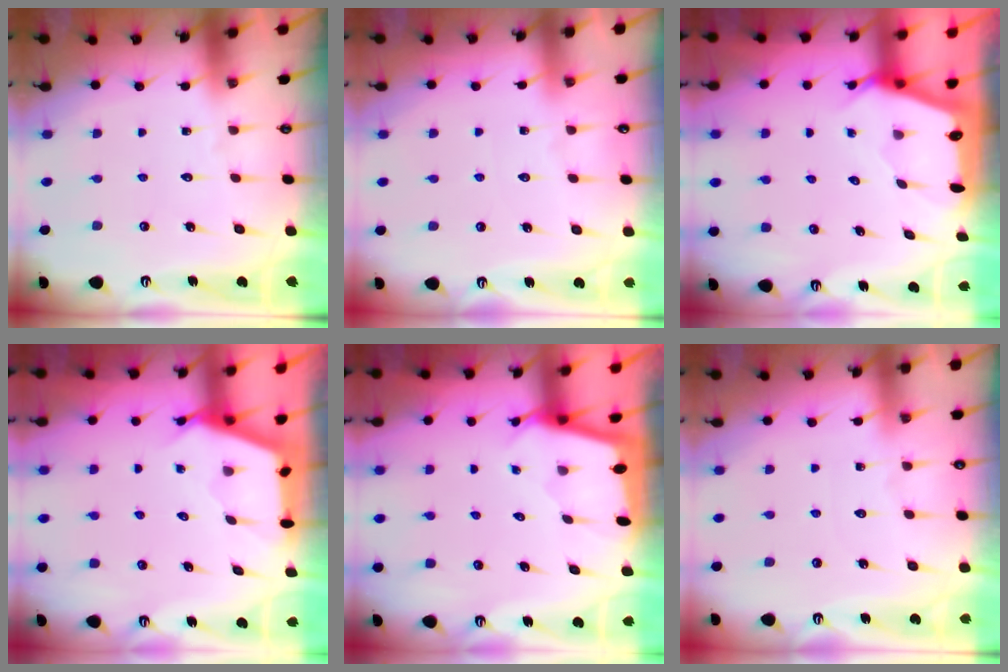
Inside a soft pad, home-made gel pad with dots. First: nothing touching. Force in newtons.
{"total": 2.9, "press": 2.8, "slide": 0.5}
{"total": 2.3, "press": 2.3, "slide": 0.3}
{"total": 2.6, "press": 2.6, "slide": 0.3}
{"total": 1.6, "press": 1.6, "slide": 0.2}
{"total": 2.3, "press": 2.3, "slide": 0.3}